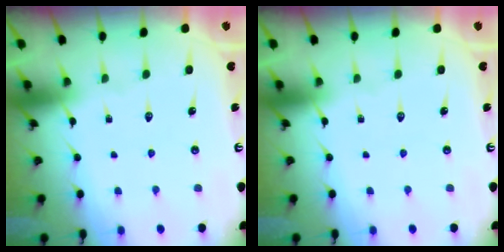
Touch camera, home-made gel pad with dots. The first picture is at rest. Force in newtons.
{"total": 0.0}